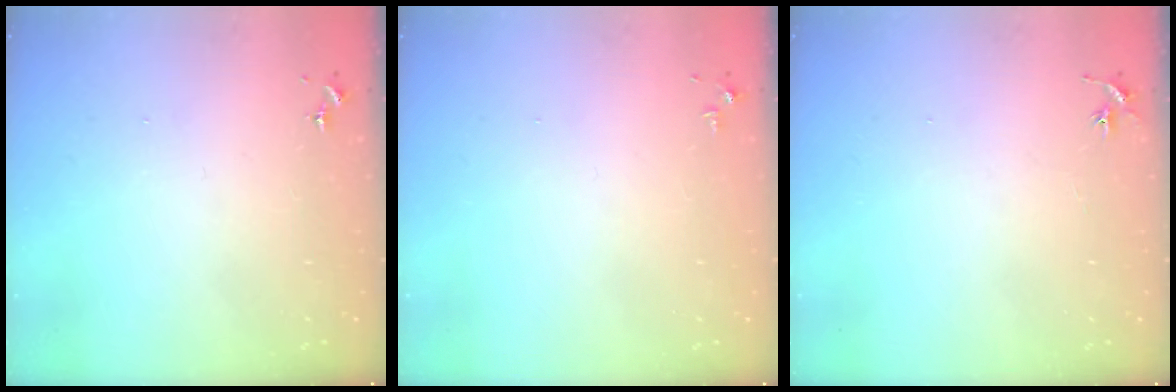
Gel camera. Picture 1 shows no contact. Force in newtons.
{"total": 2.8, "press": 2.8, "slide": 0.4}
{"total": 2.9, "press": 2.9, "slide": 0.3}